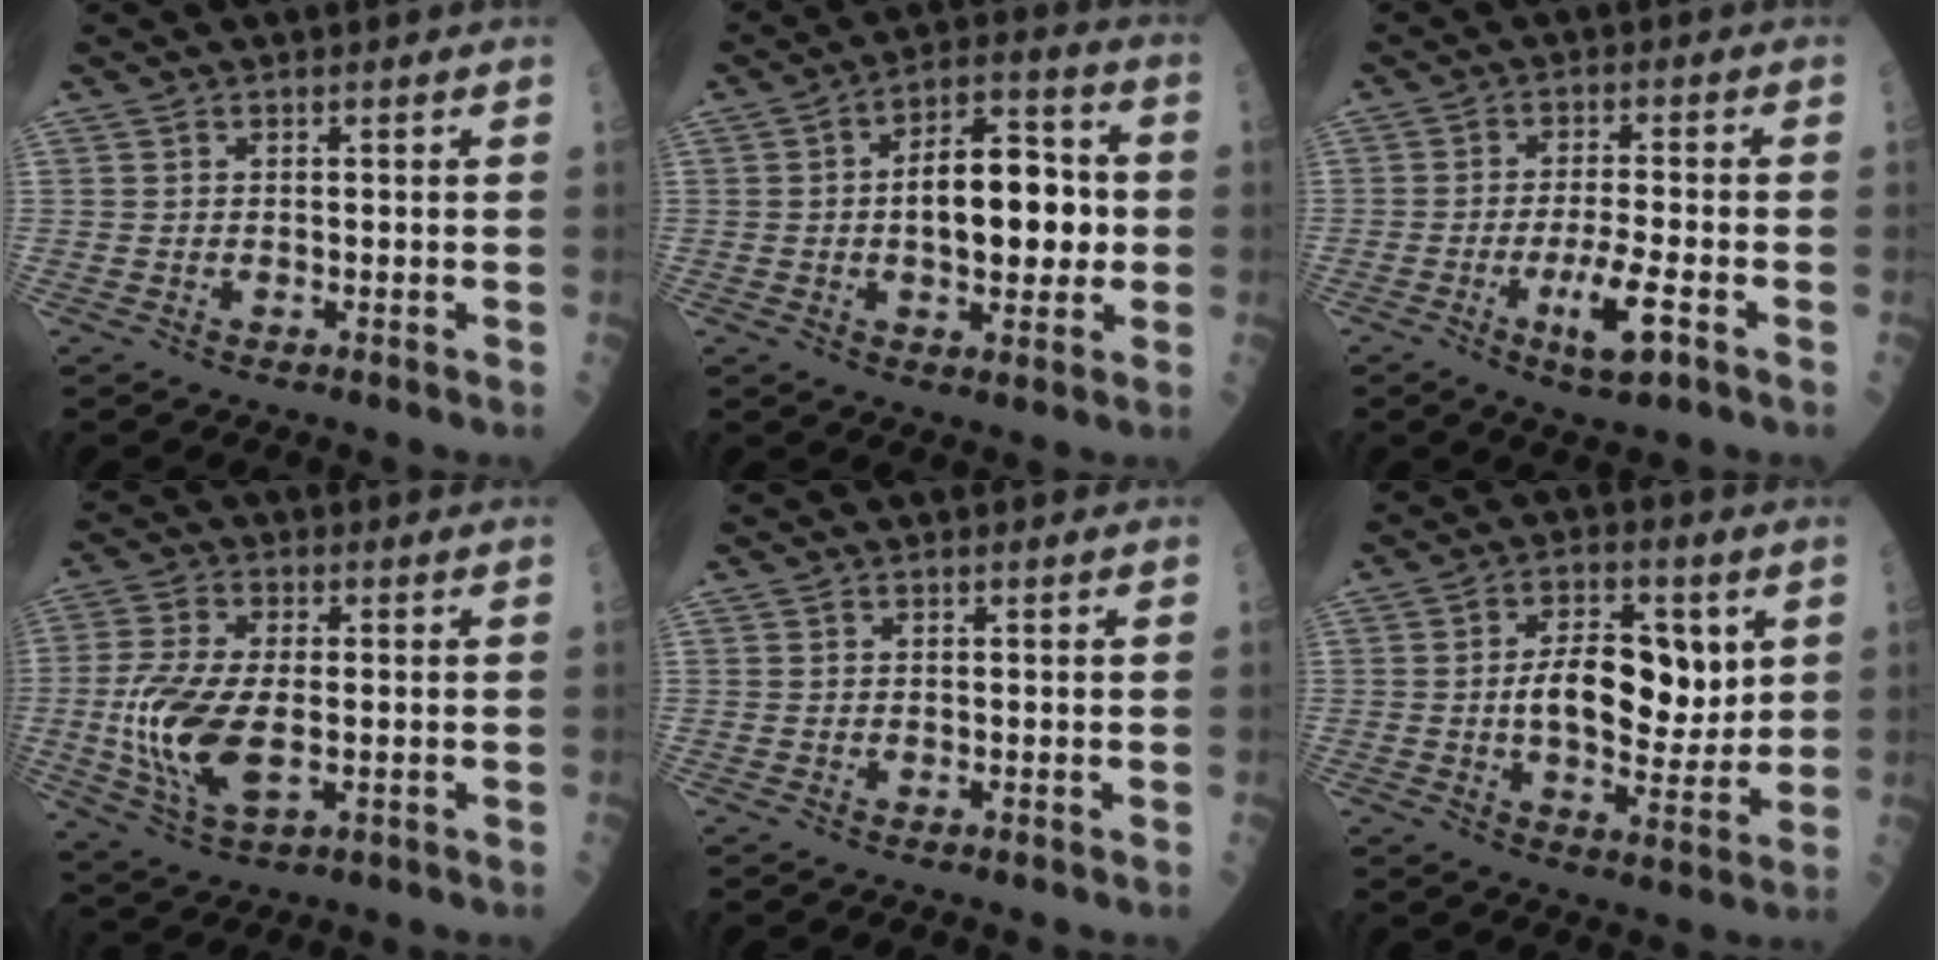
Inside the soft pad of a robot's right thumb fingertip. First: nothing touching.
{"total": 15.2, "force": [0.1, 7.6, 13.2], "torque": [-0.163, 0.023, -0.004]}
{"total": 7.7, "force": [-3.2, 1.4, 6.8], "torque": [-0.126, 0.007, -0.051]}
{"total": 13.8, "force": [-1.6, 6.6, 12.0], "torque": [-0.260, -0.010, -0.027]}
{"total": 0.0}
{"total": 13.2, "force": [2.0, 6.9, 11.1], "torque": [-0.139, -0.007, 0.035]}